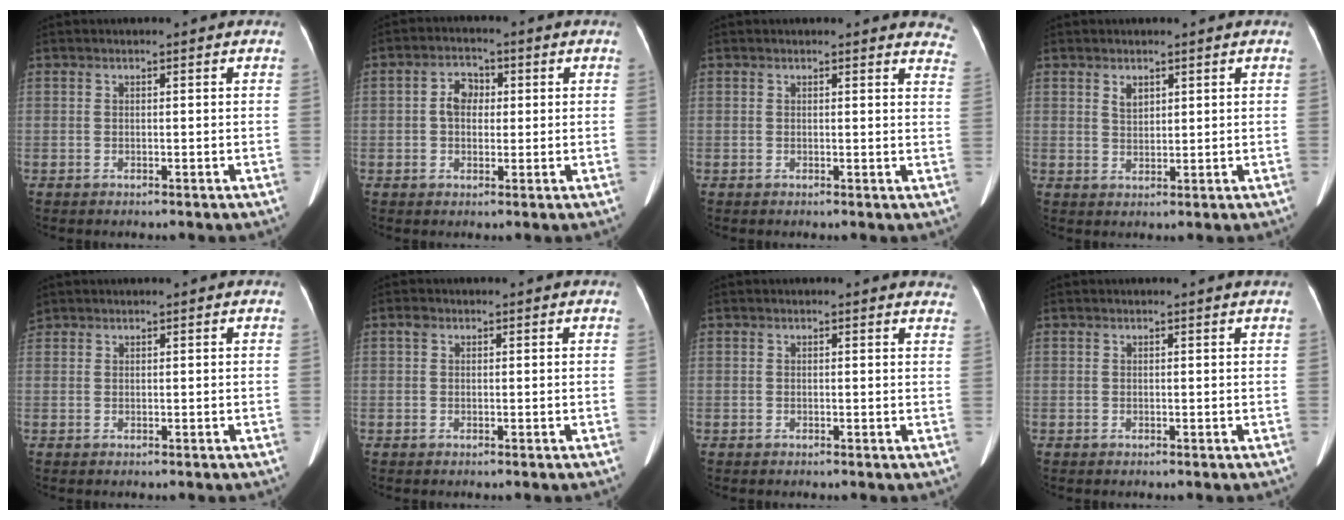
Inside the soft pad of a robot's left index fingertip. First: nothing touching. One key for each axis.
{"total": 4.0, "fx": 0.4, "fy": 2.8, "fz": 2.8, "tx": -0.053, "ty": 0.018, "tz": 0.007}
{"total": 6.6, "fx": 6.4, "fy": 1.4, "fz": 0.7, "tx": 0.028, "ty": -0.026, "tz": 0.028}
{"total": 2.0, "fx": 1.2, "fy": 1.1, "fz": 1.2, "tx": -0.023, "ty": 0.007, "tz": 0.027}
{"total": 1.3, "fx": 1.2, "fy": 0.5, "fz": 0.3, "tx": -0.018, "ty": 0.014, "tz": 0.029}
{"total": 1.0, "fx": 0.5, "fy": 0.7, "fz": 0.5, "tx": -0.013, "ty": 0.013, "tz": 0.009}
{"total": 3.8, "fx": 3.7, "fy": 0.9, "fz": 0.3, "tx": 0.008, "ty": -0.015, "tz": 0.012}
{"total": 0.8, "fx": 0.7, "fy": -0.1, "fz": 0.3, "tx": -0.010, "ty": -0.003, "tz": 0.011}